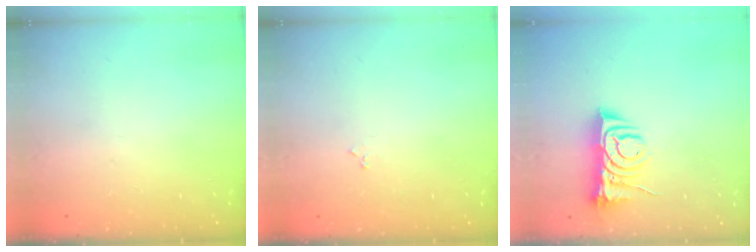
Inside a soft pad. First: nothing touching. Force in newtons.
{"total": 2.5, "press": 2.4, "slide": 0.3}
{"total": 7.9, "press": 7.8, "slide": 1.0}